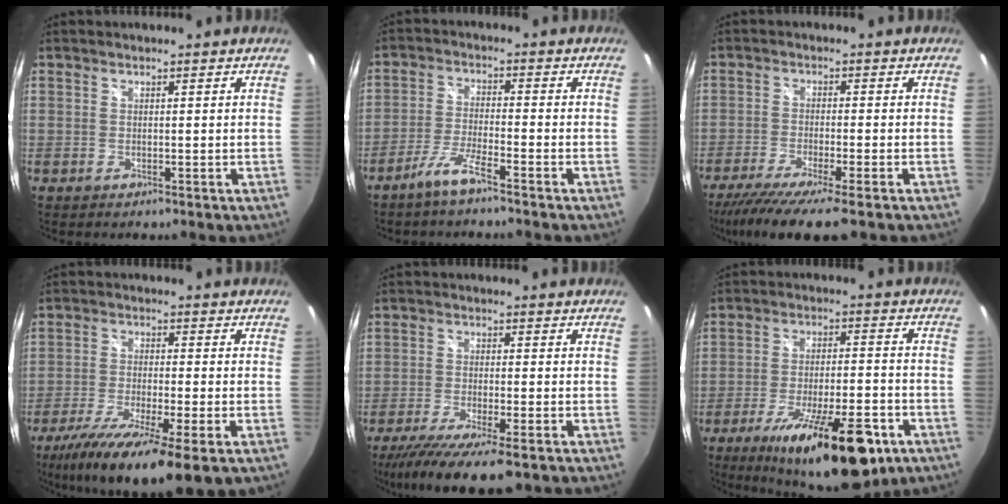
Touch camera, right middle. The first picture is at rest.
{"total": 5.4, "force": [-4.2, 0.4, 3.3], "torque": [-0.083, 0.000, -0.084]}
{"total": 10.9, "force": [-8.5, 0.2, 6.7], "torque": [-0.139, -0.038, -0.141]}
{"total": 15.3, "force": [-9.4, 2.2, 11.9], "torque": [-0.228, -0.052, -0.160]}
{"total": 12.6, "force": [-9.5, 1.9, 8.1], "torque": [-0.167, -0.043, -0.155]}
{"total": 20.7, "force": [-12.5, 6.2, 15.3], "torque": [-0.250, -0.033, -0.182]}